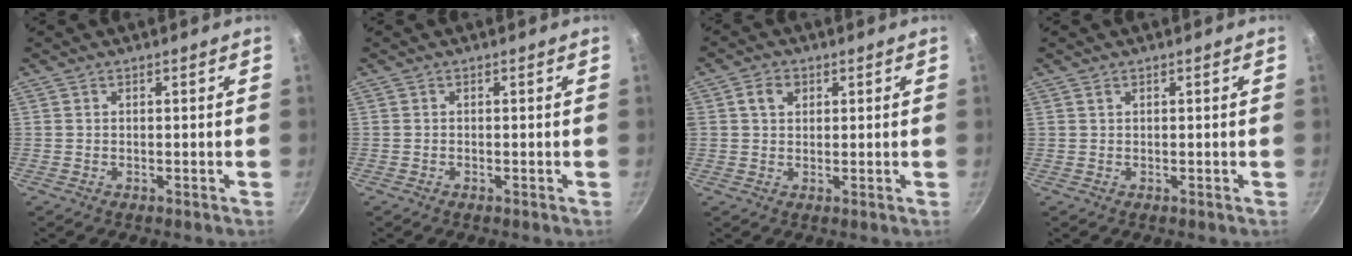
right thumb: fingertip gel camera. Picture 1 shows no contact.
{"total": 0.0}
{"total": 4.1, "force": [1.4, 3.1, 2.4], "torque": [-0.033, 0.004, 0.020]}
{"total": 0.5, "force": [0.4, 0.1, 0.4], "torque": [-0.006, 0.002, 0.008]}